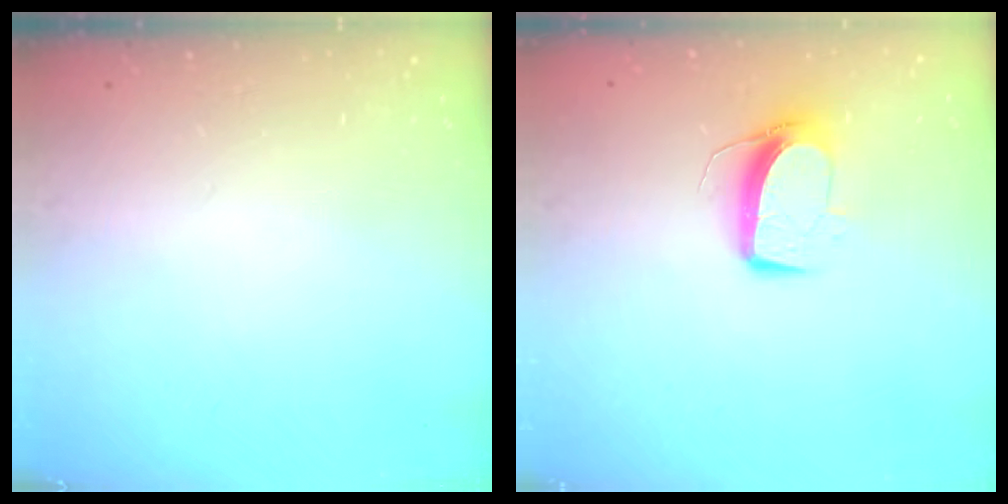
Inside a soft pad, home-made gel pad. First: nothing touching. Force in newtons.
{"total": 9.9, "press": 9.9, "slide": 0.4}